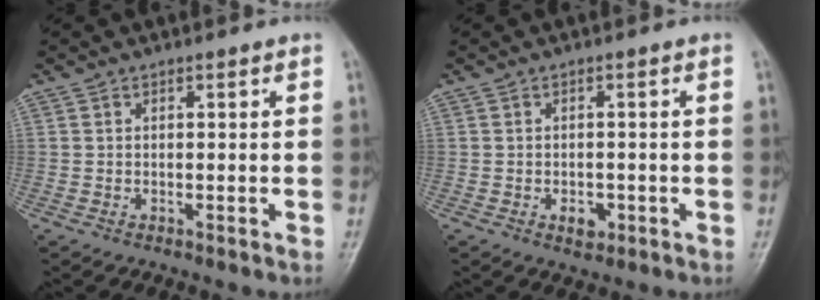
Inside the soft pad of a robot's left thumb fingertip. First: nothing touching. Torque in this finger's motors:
{"motor_torque": [0.29, 0.44, 0.23, 0.04, -0.02]}